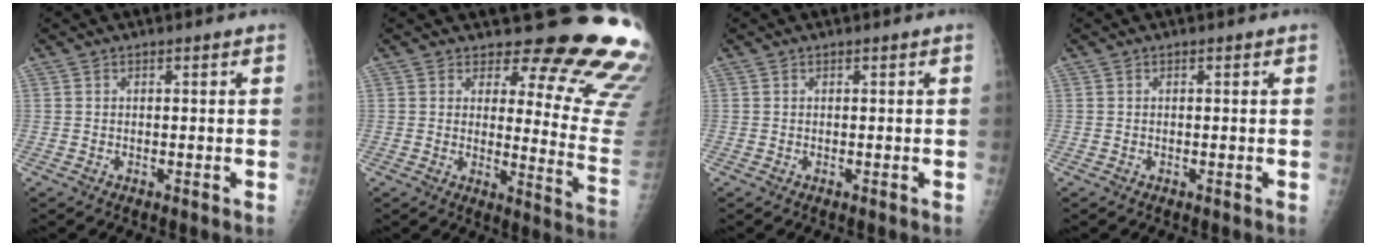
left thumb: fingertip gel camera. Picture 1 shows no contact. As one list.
[{"total": 18.6, "force": [16.3, 5.3, 7.3], "torque": [-0.039, -0.163, 0.173]}, {"total": 0.0}, {"total": 0.0}]